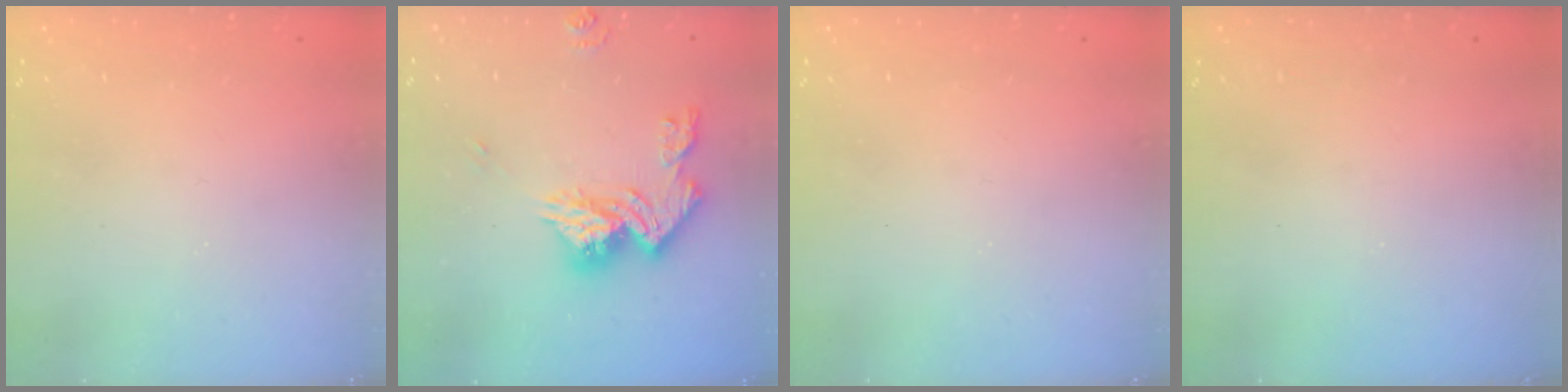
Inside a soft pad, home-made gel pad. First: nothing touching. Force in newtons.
{"total": 14.3, "press": 14.2, "slide": 1.5}
{"total": 0.0}
{"total": 0.0}